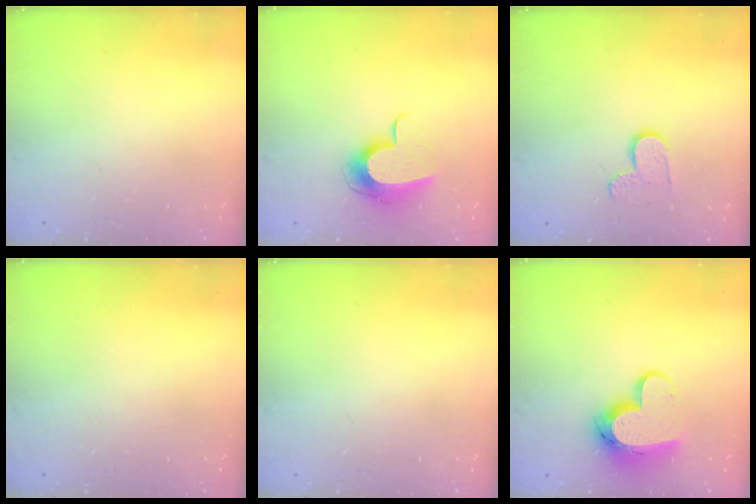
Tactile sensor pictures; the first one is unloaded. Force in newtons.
{"total": 9.9, "press": 9.9, "slide": 0.4}
{"total": 6.3, "press": 6.3, "slide": 0.5}
{"total": 0.0}
{"total": 0.0}
{"total": 11.9, "press": 11.8, "slide": 1.1}